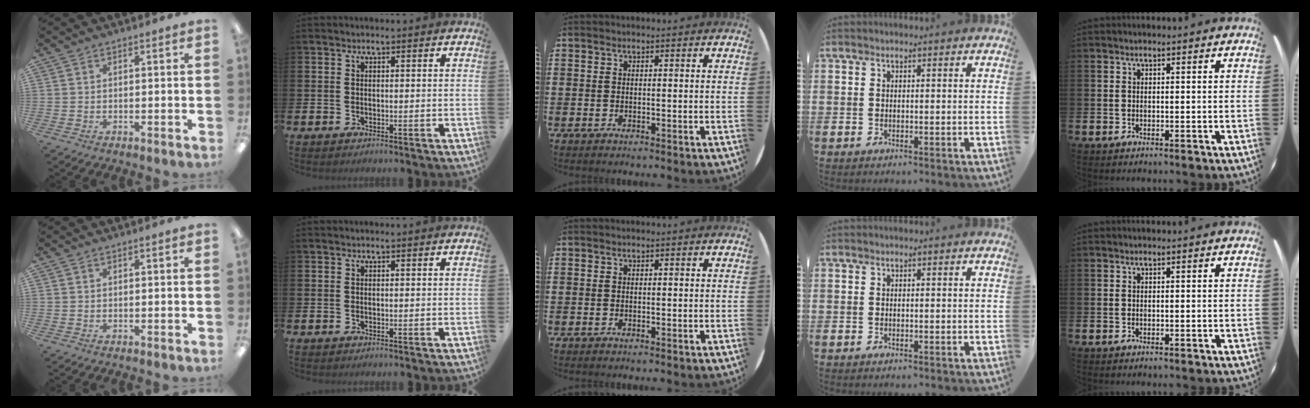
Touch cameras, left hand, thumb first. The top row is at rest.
{}